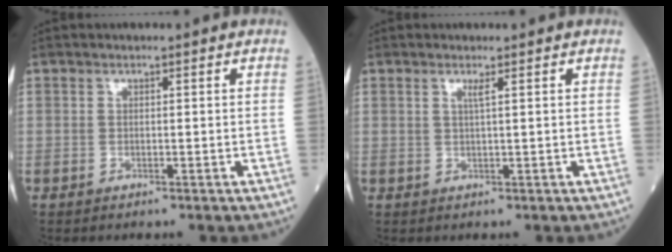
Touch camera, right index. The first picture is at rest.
{"total": 1.2, "force": [0.5, -0.2, 1.0], "torque": [-0.025, -0.003, 0.011]}